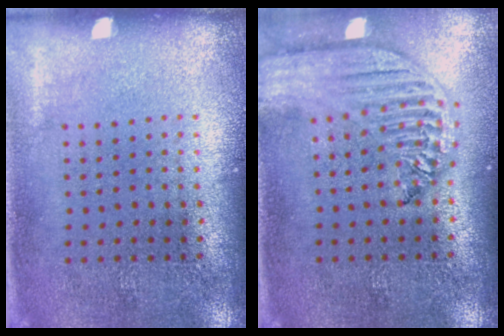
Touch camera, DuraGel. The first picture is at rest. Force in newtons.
{"total": 2.5, "press": 2.1, "slide": 1.4}